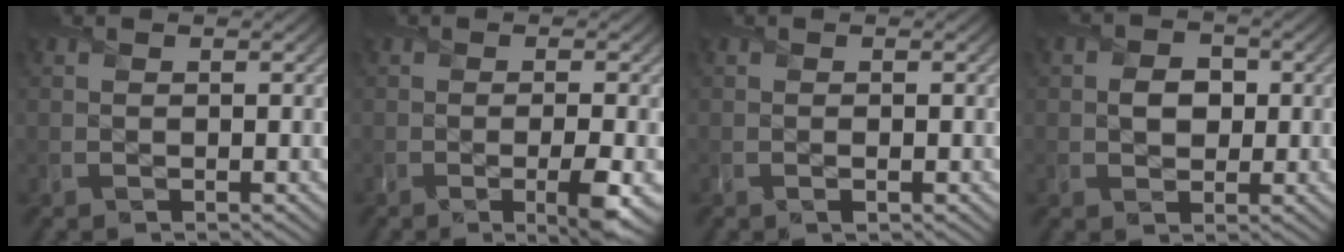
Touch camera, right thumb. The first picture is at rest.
{"total": 3.8, "force": [-1.1, 0.6, 3.5], "torque": [-0.061, -0.003, -0.020]}
{"total": 0.0}
{"total": 3.1, "force": [0.1, 2.5, 1.8], "torque": [-0.037, -0.002, -0.006]}